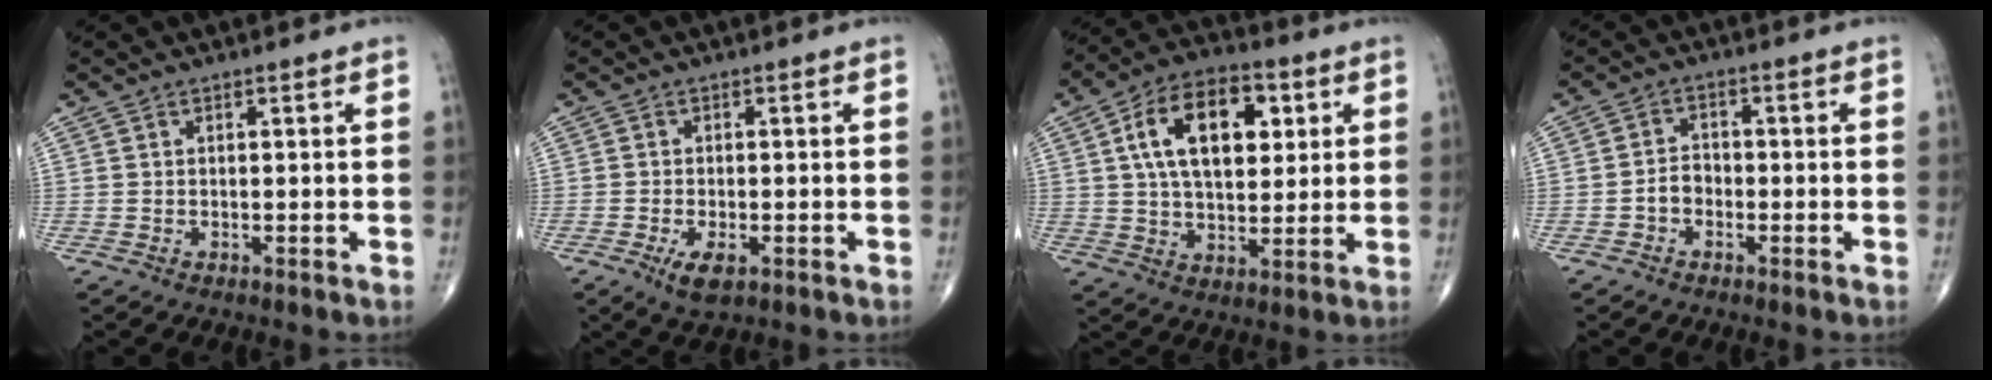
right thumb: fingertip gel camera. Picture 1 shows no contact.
{"total": 4.1, "force": [-1.7, 1.8, 3.3], "torque": [-0.062, -0.005, -0.025]}
{"total": 16.5, "force": [4.6, 9.4, 12.7], "torque": [-0.189, 0.003, 0.076]}
{"total": 3.0, "force": [-1.3, 2.2, 1.6], "torque": [-0.017, 0.014, -0.029]}